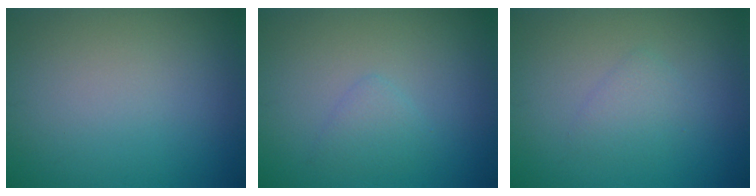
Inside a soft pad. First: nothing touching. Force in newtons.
{"total": 1.4, "press": 1.4, "slide": 0.1}
{"total": 1.5, "press": 1.5, "slide": 0.1}